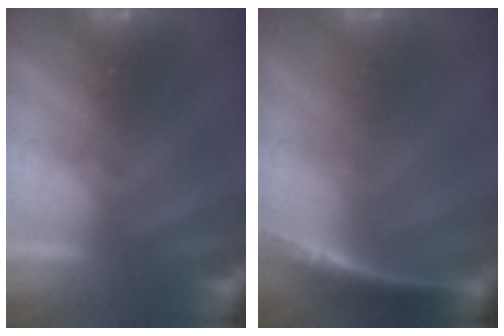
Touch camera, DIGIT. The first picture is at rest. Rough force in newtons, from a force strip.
{"total": 1.2}